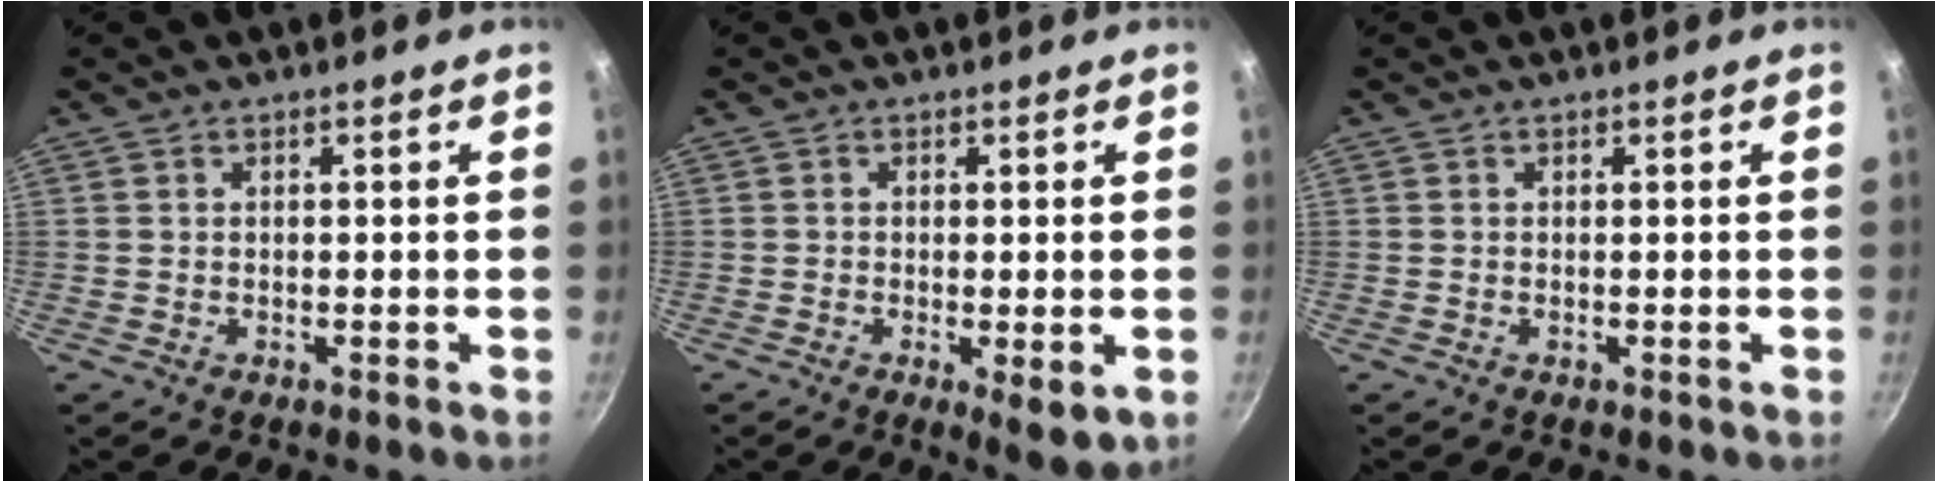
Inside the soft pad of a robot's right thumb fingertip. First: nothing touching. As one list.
[{"total": 5.2, "force": [-1.6, 1.5, 4.8], "torque": [-0.075, -0.014, -0.023]}, {"total": 0.0}]